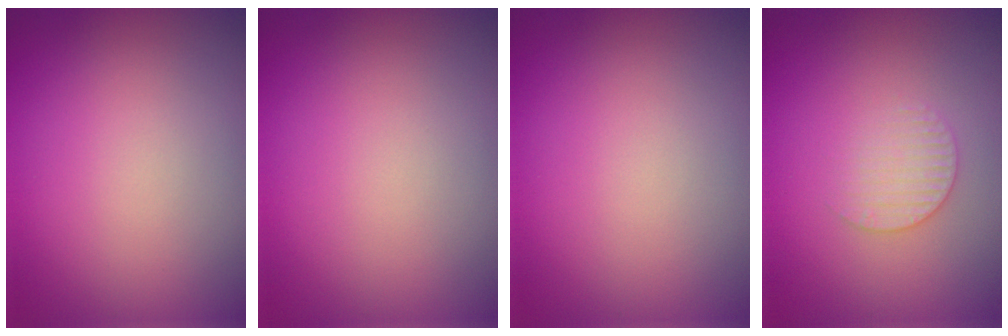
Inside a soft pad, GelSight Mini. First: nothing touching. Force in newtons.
{"total": 0.0}
{"total": 0.0}
{"total": 1.9, "press": 1.9, "slide": 0.3}